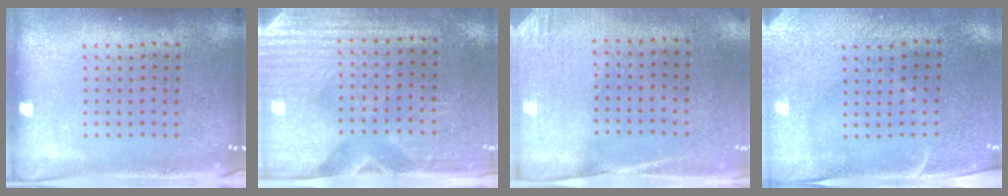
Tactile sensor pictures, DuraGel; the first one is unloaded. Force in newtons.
{"total": 3.0, "press": 2.7, "slide": 1.4}
{"total": 2.7, "press": 2.3, "slide": 1.4}
{"total": 2.9, "press": 2.5, "slide": 1.6}